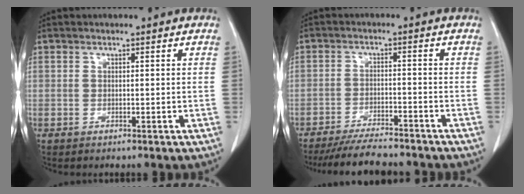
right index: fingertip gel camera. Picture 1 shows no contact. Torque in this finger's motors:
{"motor_torque": [0.56, -0.48, -0.04, 0.00]}